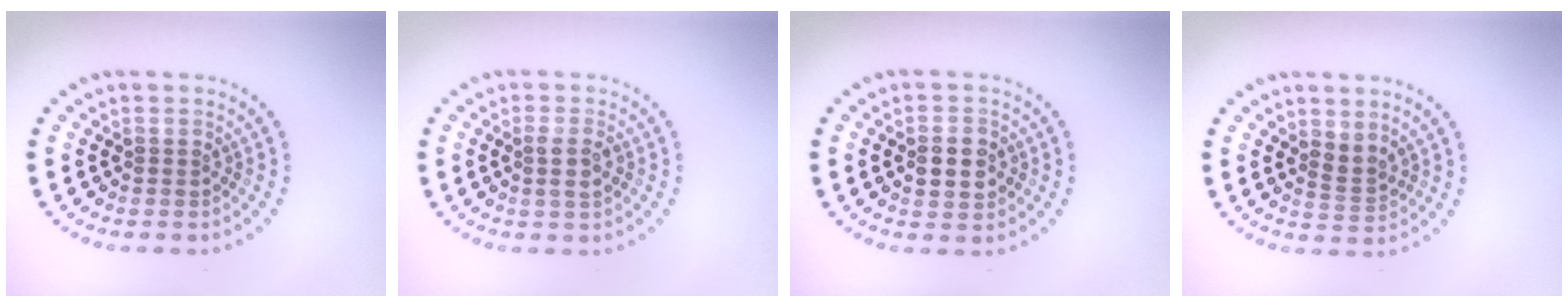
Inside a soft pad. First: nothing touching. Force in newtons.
{"total": 1.8, "press": 1.8, "slide": 0.5}
{"total": 2.9, "press": 2.9, "slide": 0.2}
{"total": 1.8, "press": 1.3, "slide": 1.1}